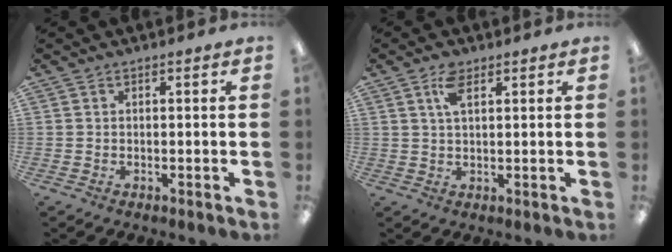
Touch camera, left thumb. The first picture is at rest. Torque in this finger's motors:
{"motor_torque": [-0.02, 0.06, -0.15, -0.24, 0.05]}